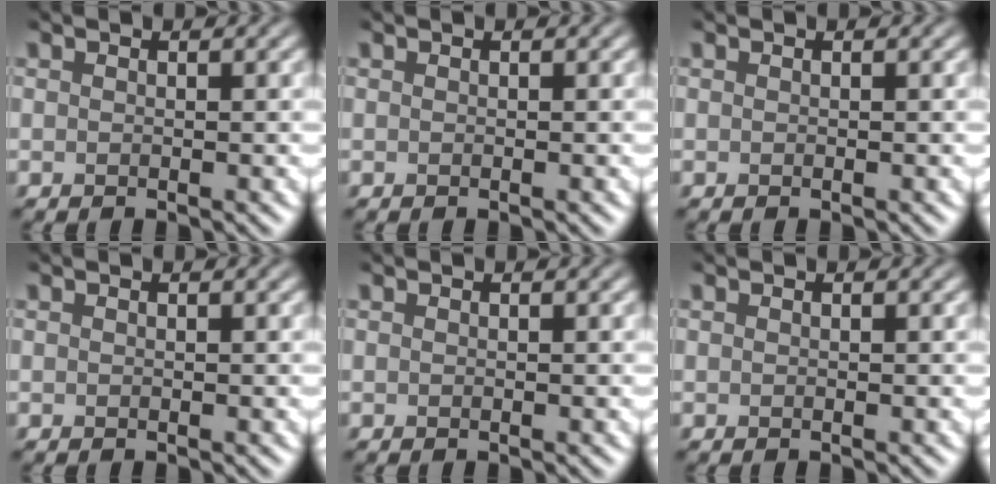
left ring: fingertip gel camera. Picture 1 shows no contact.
{"total": 0.0}
{"total": 0.0}
{"total": 0.0}
{"total": 0.0}
{"total": 0.0}